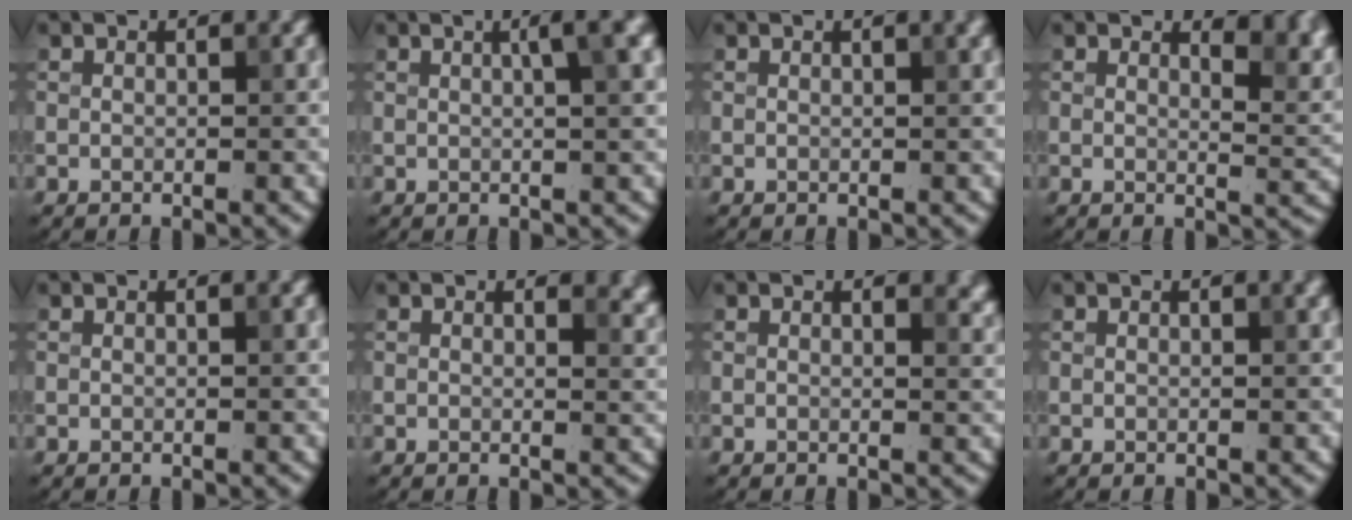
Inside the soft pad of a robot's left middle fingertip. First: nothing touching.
{"total": 3.8, "force": [1.2, 1.0, 3.5], "torque": [-0.036, 0.013, 0.013]}
{"total": 1.5, "force": [0.7, 0.5, 1.2], "torque": [-0.009, 0.005, 0.009]}
{"total": 4.4, "force": [3.0, 1.7, 2.7], "torque": [-0.028, -0.007, 0.038]}
{"total": 0.0}
{"total": 1.8, "force": [1.3, 0.7, 1.1], "torque": [-0.007, -0.006, 0.020]}
{"total": 1.5, "force": [1.1, 0.5, 0.9], "torque": [-0.005, -0.003, 0.017]}
{"total": 1.1, "force": [0.6, 0.3, 0.9], "torque": [-0.006, 0.005, 0.007]}